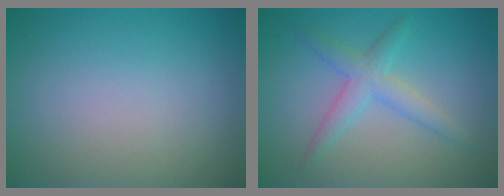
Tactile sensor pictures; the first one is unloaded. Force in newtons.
{"total": 2.8, "press": 2.8, "slide": 0.1}